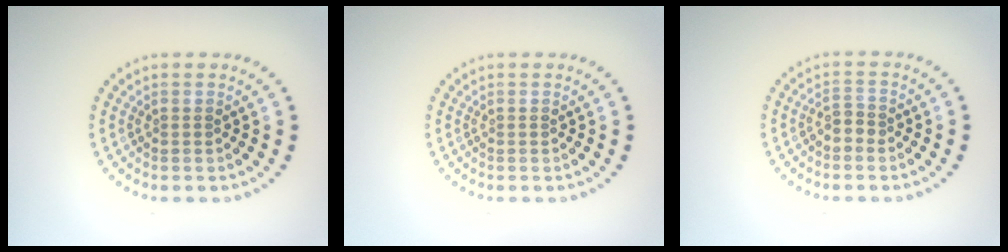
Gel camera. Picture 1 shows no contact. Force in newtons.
{"total": 0.0}
{"total": 1.3, "press": 1.2, "slide": 0.5}